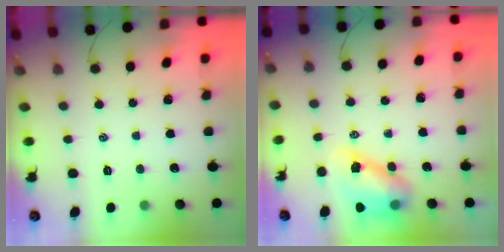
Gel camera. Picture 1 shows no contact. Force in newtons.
{"total": 8.2, "press": 8.1, "slide": 1.7}